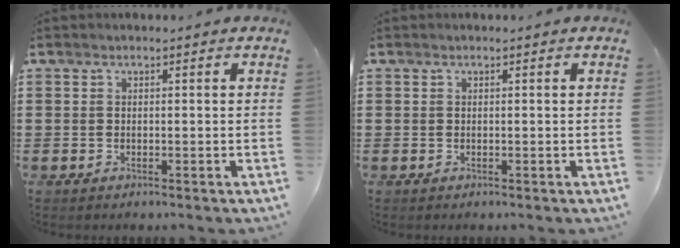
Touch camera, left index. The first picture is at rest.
{"total": 0.0}